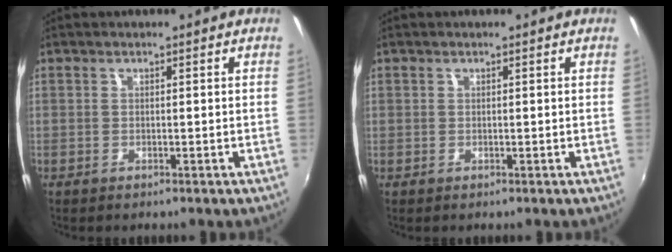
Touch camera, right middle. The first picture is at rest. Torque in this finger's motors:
{"motor_torque": [-0.09, -0.26, -1.05, -0.21]}